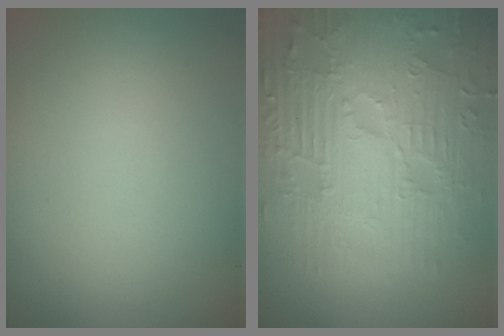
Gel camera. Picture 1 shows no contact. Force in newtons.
{"total": 7.9, "press": 6.1, "slide": 5.1}